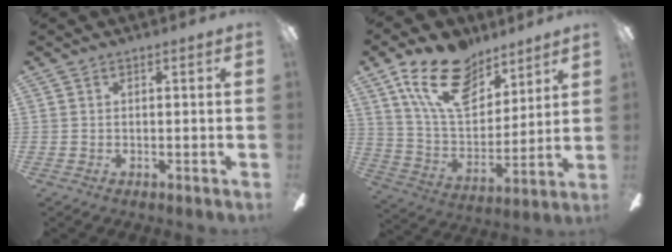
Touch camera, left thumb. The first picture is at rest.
{"total": 19.8, "force": [12.6, 10.5, 11.1], "torque": [-0.199, -0.053, 0.229]}